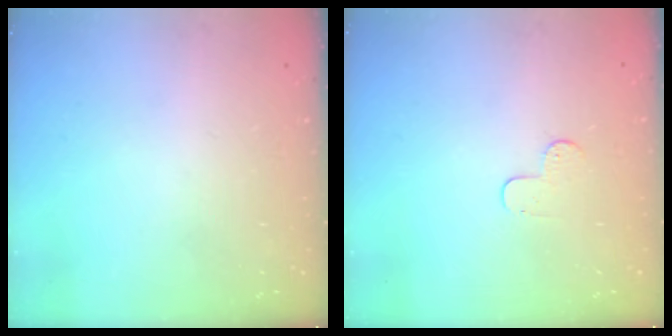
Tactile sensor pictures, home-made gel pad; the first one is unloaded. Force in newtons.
{"total": 3.7, "press": 3.7, "slide": 0.4}